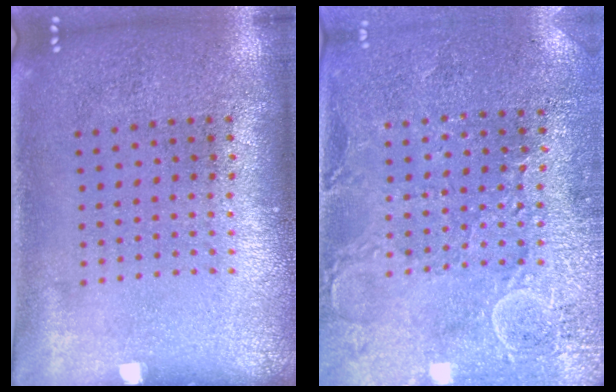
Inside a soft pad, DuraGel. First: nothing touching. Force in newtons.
{"total": 2.8, "press": 2.8, "slide": 0.5}